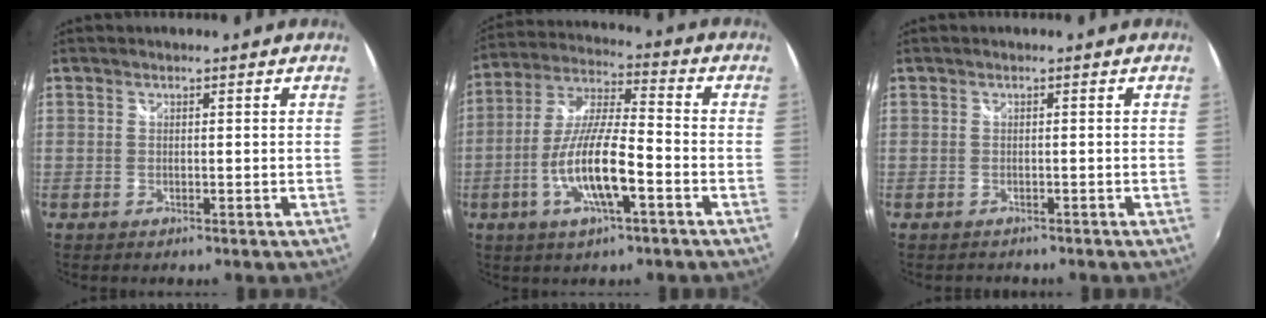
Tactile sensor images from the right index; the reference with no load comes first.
{"total": 13.0, "force": [-4.9, 2.7, 11.8], "torque": [-0.241, -0.006, -0.095]}
{"total": 1.7, "force": [-1.4, 0.9, 0.4], "torque": [-0.011, -0.007, -0.015]}